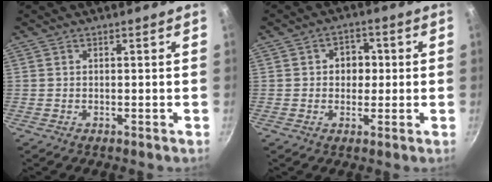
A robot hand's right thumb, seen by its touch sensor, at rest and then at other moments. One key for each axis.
{"total": 5.2, "fx": 0.4, "fy": 4.3, "fz": 2.9, "tx": -0.008, "ty": 0.006, "tz": 0.002}